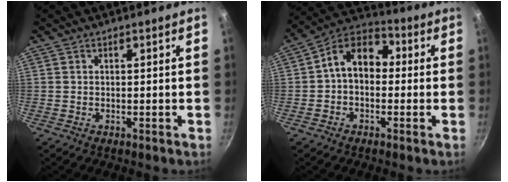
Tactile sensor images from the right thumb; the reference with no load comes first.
{"total": 10.6, "force": [0.4, 7.5, 7.5], "torque": [-0.096, 0.034, -0.011]}